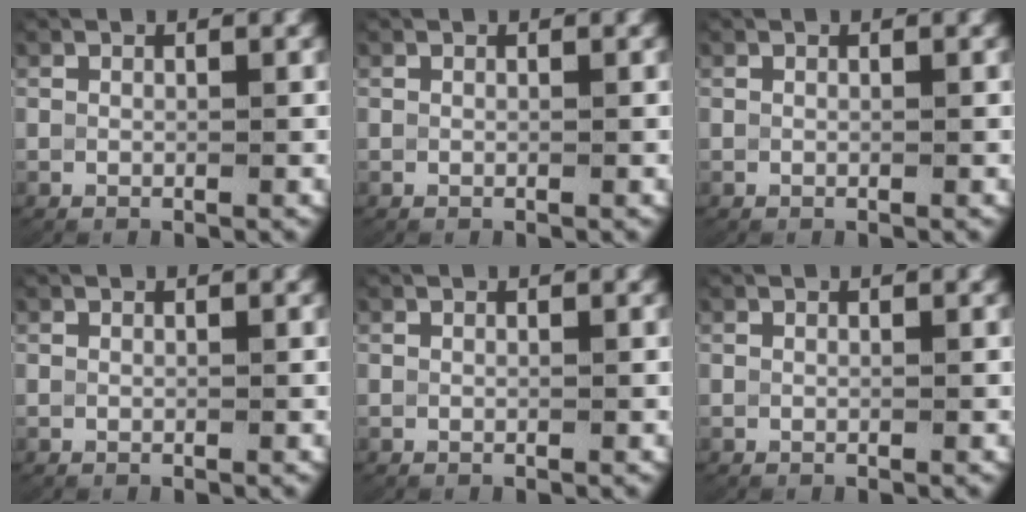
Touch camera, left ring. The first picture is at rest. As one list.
[{"total": 0.0}, {"total": 0.0}, {"total": 0.0}, {"total": 0.0}, {"total": 0.0}]